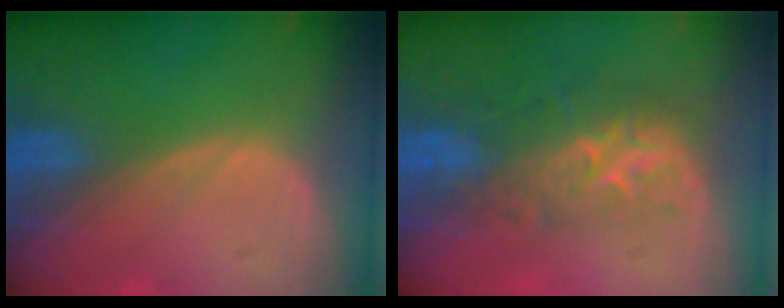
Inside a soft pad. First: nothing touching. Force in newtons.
{"total": 8.1, "press": 7.7, "slide": 2.5}